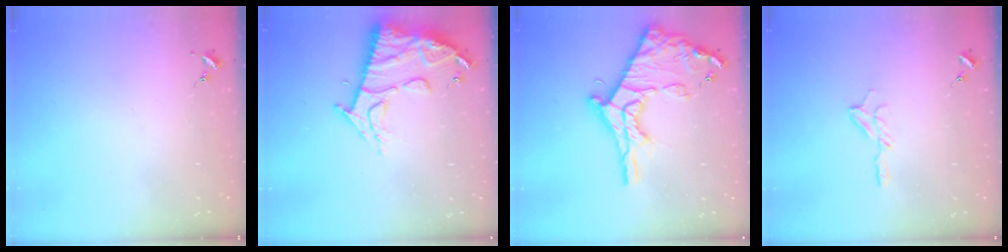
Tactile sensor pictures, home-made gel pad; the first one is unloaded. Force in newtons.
{"total": 14.4, "press": 14.3, "slide": 1.2}
{"total": 21.0, "press": 20.9, "slide": 1.8}
{"total": 6.9, "press": 6.9, "slide": 0.7}